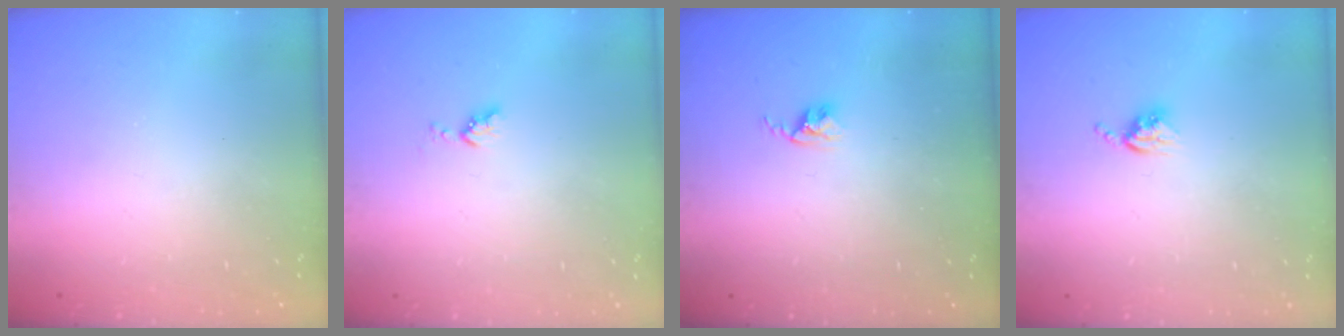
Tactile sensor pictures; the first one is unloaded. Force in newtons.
{"total": 3.9, "press": 3.9, "slide": 0.5}
{"total": 2.6, "press": 2.6, "slide": 0.4}
{"total": 3.8, "press": 3.8, "slide": 0.5}